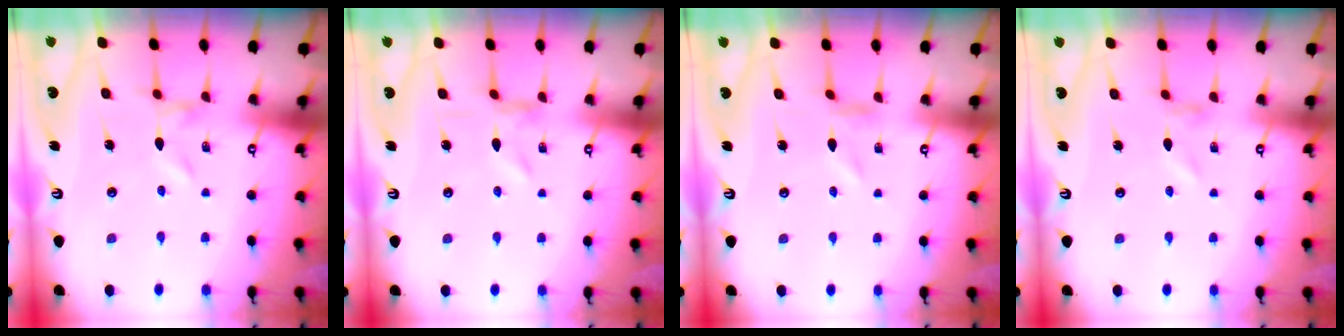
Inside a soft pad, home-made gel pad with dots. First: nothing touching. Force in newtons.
{"total": 1.6, "press": 1.6, "slide": 0.2}
{"total": 0.7, "press": 0.7, "slide": 0.2}
{"total": 0.0}